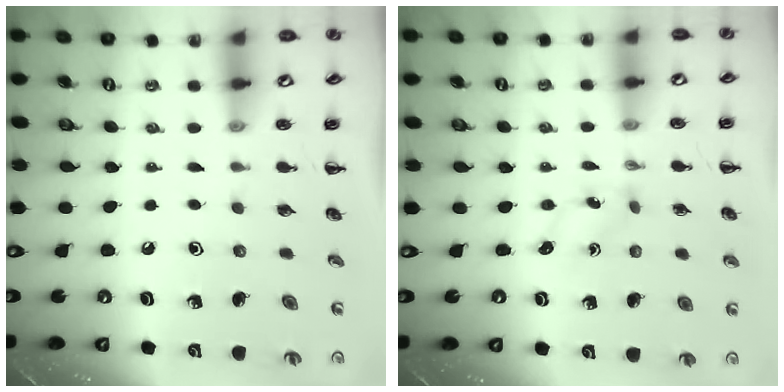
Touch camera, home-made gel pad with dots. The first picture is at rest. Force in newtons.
{"total": 0.0}